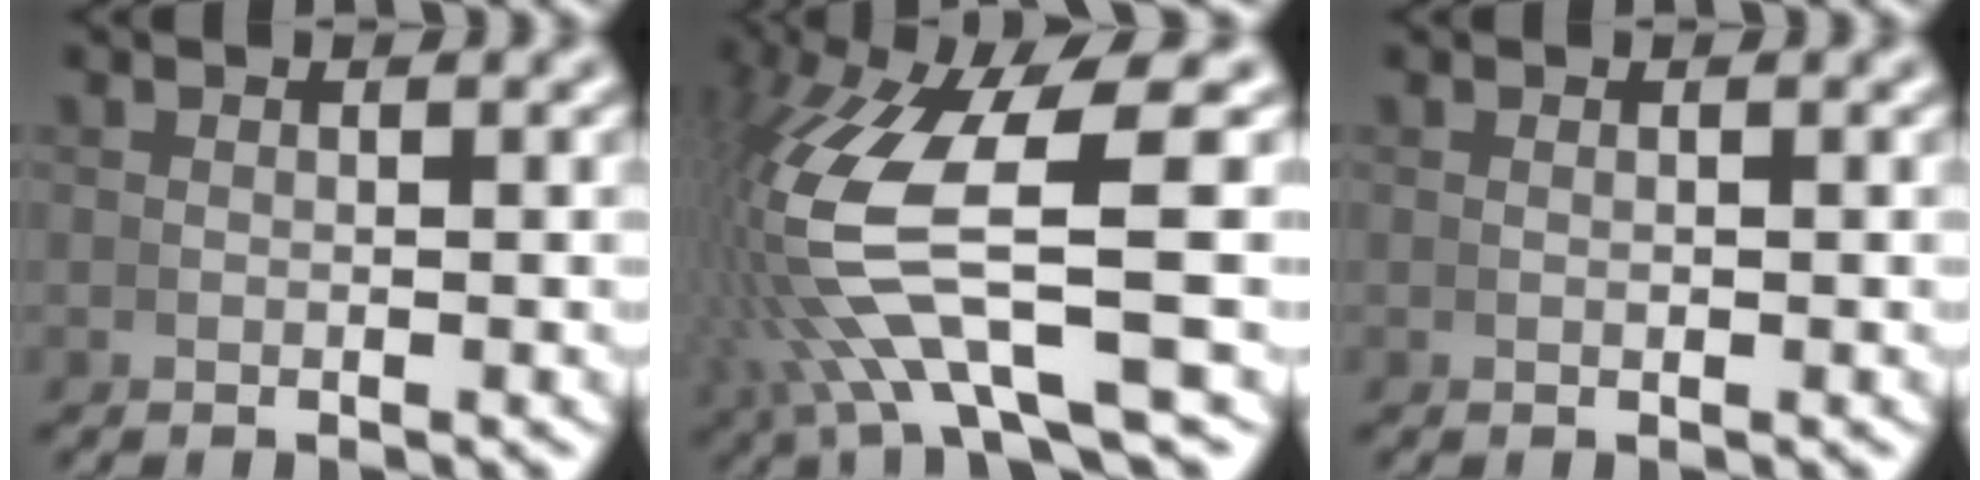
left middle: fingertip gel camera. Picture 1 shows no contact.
{"total": 10.5, "force": [0.3, 4.6, 9.4], "torque": [-0.218, -0.015, 0.017]}
{"total": 0.0}